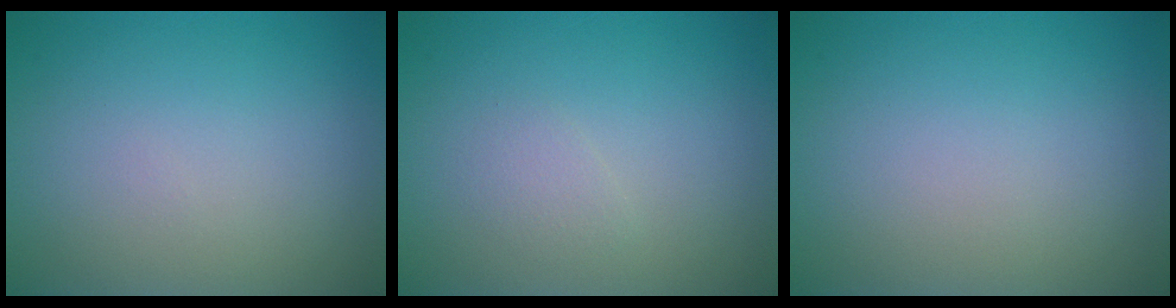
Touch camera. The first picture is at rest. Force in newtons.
{"total": 0.9, "press": 0.9, "slide": 0.0}
{"total": 0.0}